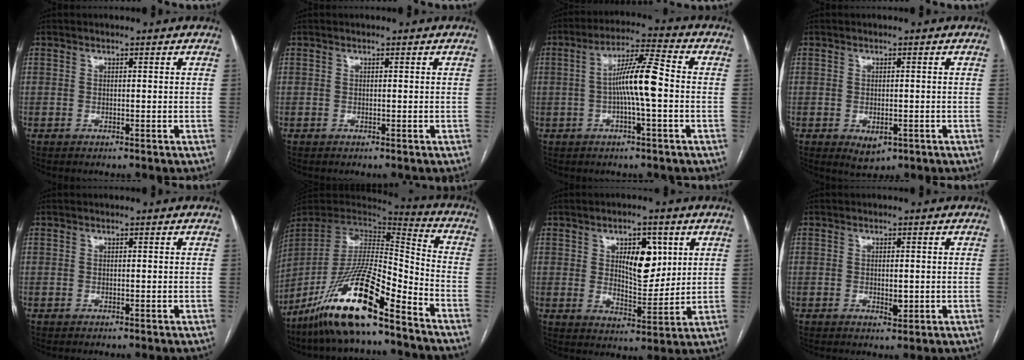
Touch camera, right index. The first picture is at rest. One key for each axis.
{"total": 0.0}
{"total": 8.7, "fx": -0.8, "fy": 0.4, "fz": 8.7, "tx": -0.158, "ty": 0.016, "tz": -0.020}
{"total": 3.1, "fx": -1.2, "fy": 1.7, "fz": 2.2, "tx": -0.031, "ty": -0.003, "tz": -0.006}
{"total": 0.0}
{"total": 19.0, "fx": -13.1, "fy": 2.6, "fz": 13.5, "tx": -0.281, "ty": -0.025, "tz": -0.245}
{"total": 8.5, "fx": 3.0, "fy": 3.9, "fz": 7.0, "tx": -0.105, "ty": 0.002, "tz": 0.054}
{"total": 2.1, "fx": -0.3, "fy": 0.9, "fz": 1.9, "tx": -0.033, "ty": -0.003, "tz": 0.000}